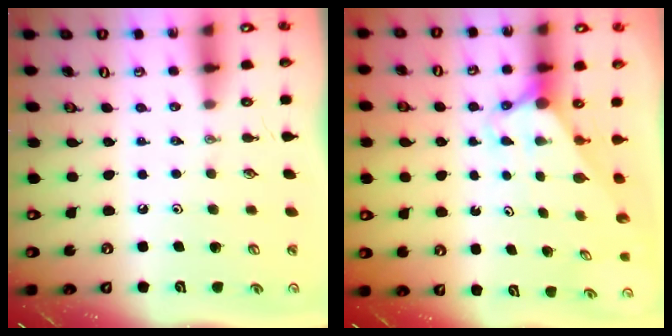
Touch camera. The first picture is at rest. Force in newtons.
{"total": 2.8, "press": 2.8, "slide": 0.0}